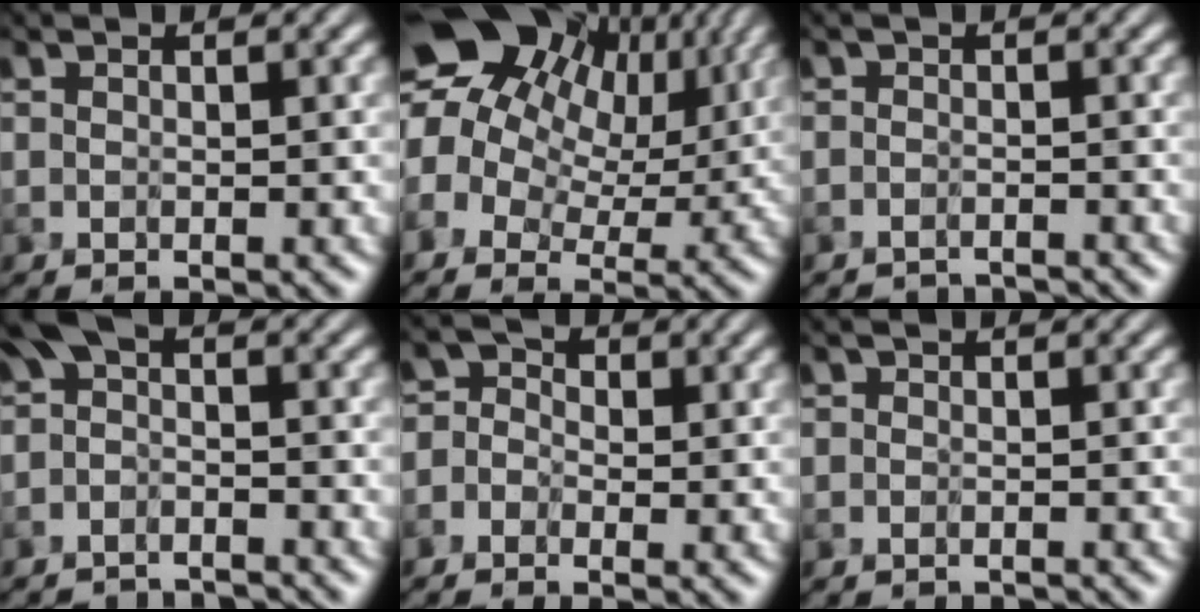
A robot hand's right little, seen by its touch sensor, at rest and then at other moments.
{"total": 16.5, "force": [6.4, 12.4, 8.9], "torque": [-0.183, 0.030, 0.106]}
{"total": 3.3, "force": [-3.3, 0.4, 0.1], "torque": [0.008, -0.011, -0.050]}
{"total": 4.5, "force": [-3.8, 1.5, 1.9], "torque": [-0.024, -0.012, -0.067]}
{"total": 2.1, "force": [-1.0, 1.7, 0.6], "torque": [0.007, 0.009, -0.025]}
{"total": 1.1, "force": [-1.1, 0.2, -0.2], "torque": [0.011, -0.011, -0.017]}